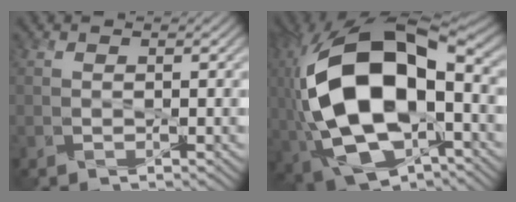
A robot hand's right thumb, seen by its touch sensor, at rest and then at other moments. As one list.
[{"total": 19.7, "force": [-1.2, 11.0, 16.3], "torque": [-0.349, -0.010, -0.015]}]